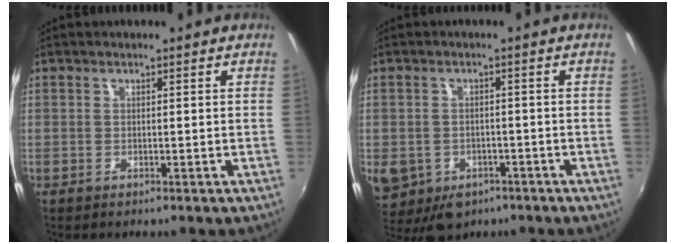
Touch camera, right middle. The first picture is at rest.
{"total": 10.2, "force": [-4.1, 8.1, 4.7], "torque": [-0.122, -0.027, -0.053]}